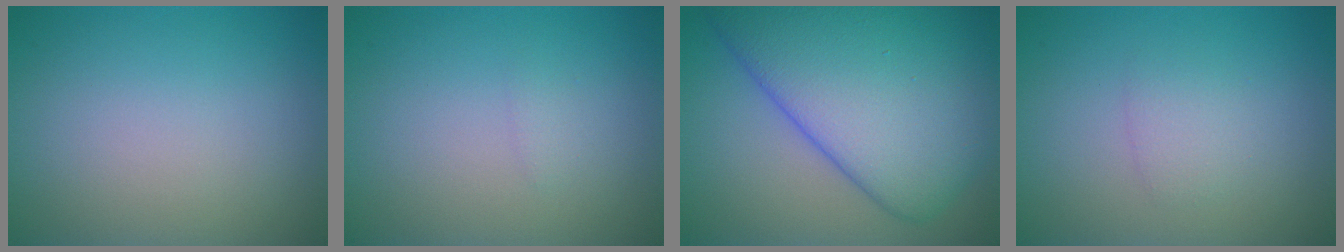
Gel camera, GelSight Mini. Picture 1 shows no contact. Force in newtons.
{"total": 0.5, "press": 0.5, "slide": 0.0}
{"total": 12.2, "press": 12.2, "slide": 0.5}
{"total": 1.4, "press": 1.4, "slide": 0.1}